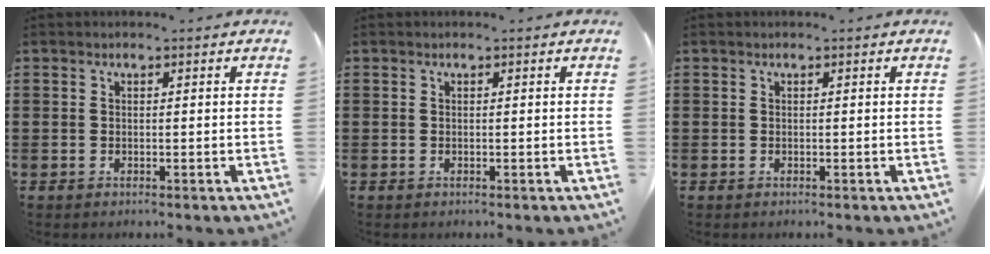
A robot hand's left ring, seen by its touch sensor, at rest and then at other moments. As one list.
[{"total": 0.0}, {"total": 0.0}]